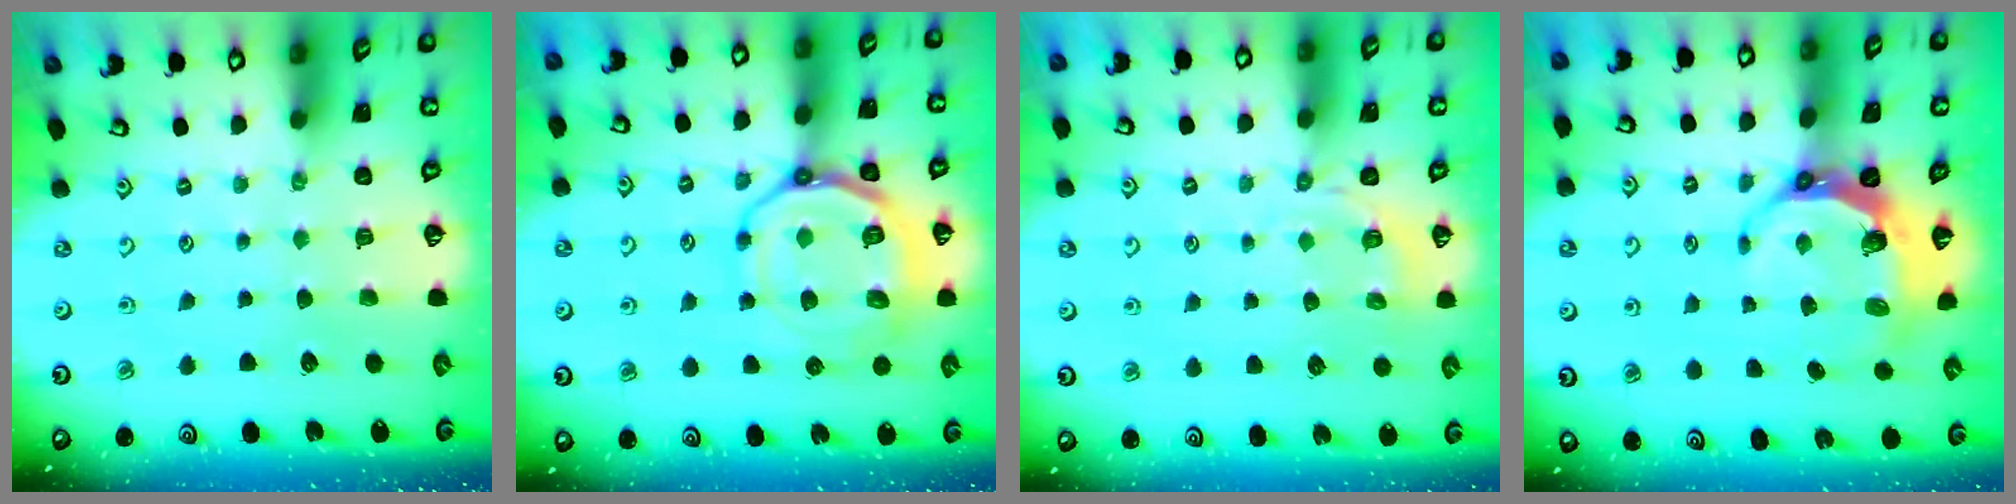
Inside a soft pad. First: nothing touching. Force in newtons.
{"total": 16.0, "press": 15.9, "slide": 2.0}
{"total": 2.9, "press": 2.2, "slide": 1.8}
{"total": 8.1, "press": 7.0, "slide": 4.1}